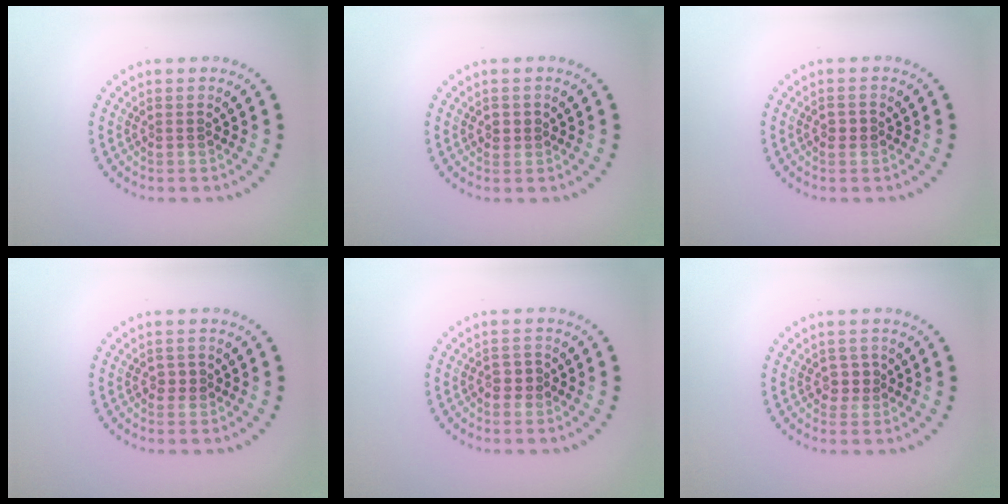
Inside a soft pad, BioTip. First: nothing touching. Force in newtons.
{"total": 1.1, "press": 1.0, "slide": 0.5}
{"total": 1.1, "press": 1.1, "slide": 0.1}
{"total": 1.0, "press": 0.9, "slide": 0.3}
{"total": 1.4, "press": 1.2, "slide": 0.6}
{"total": 1.4, "press": 1.1, "slide": 0.8}